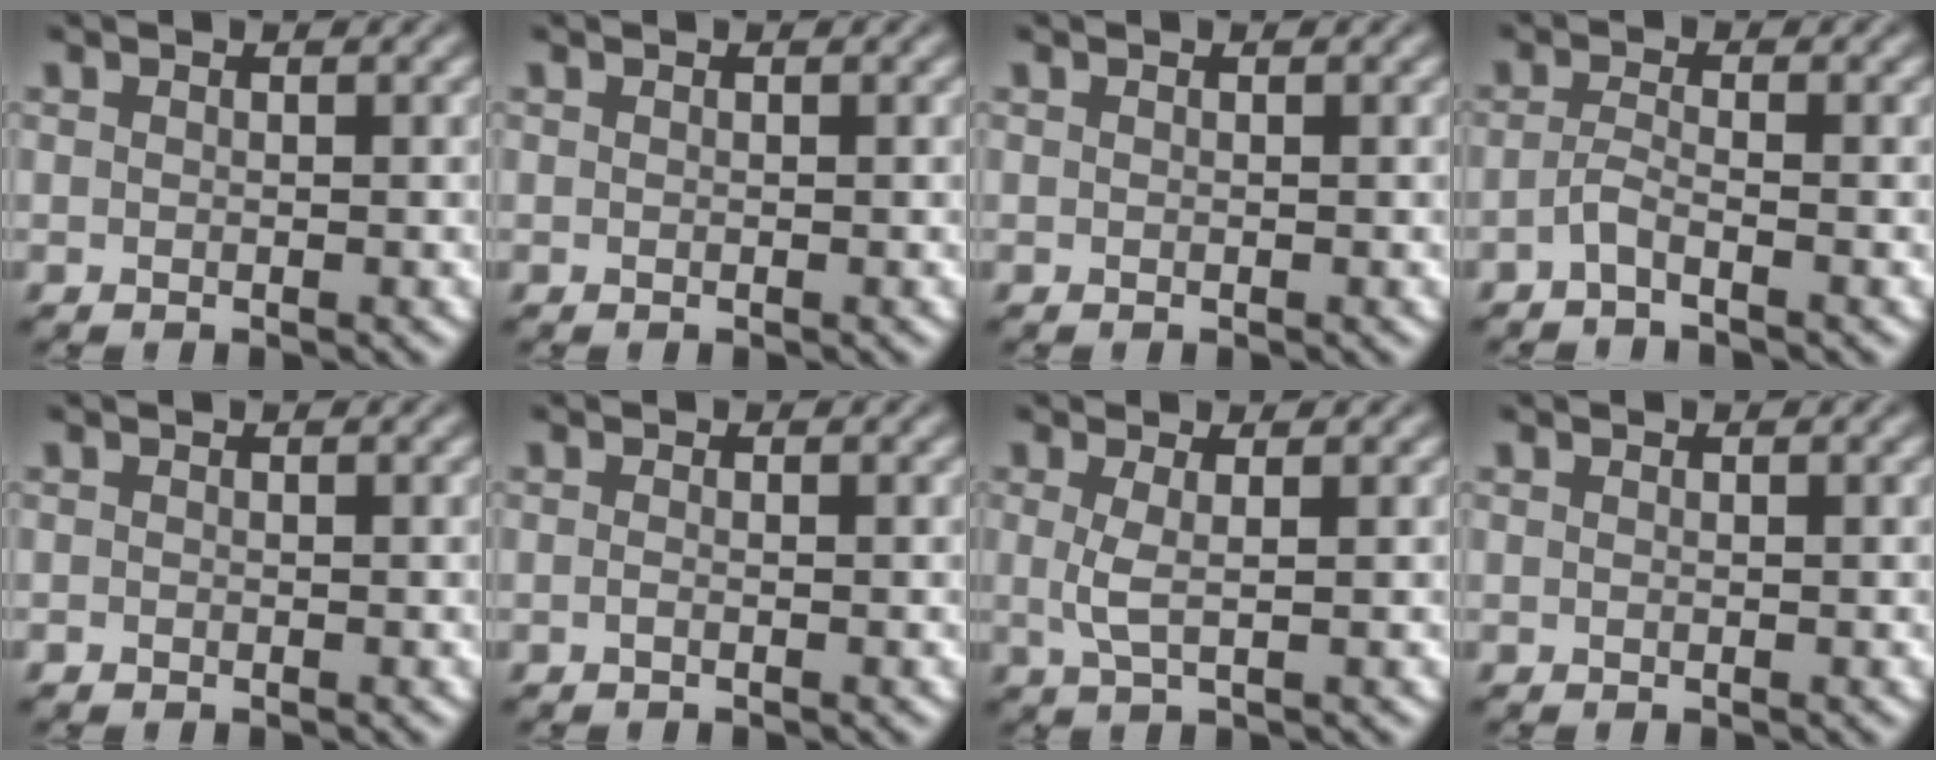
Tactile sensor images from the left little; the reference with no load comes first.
{"total": 0.0}
{"total": 0.0}
{"total": 1.7, "force": [-1.0, 0.3, 1.3], "torque": [-0.027, -0.003, -0.027]}
{"total": 0.0}
{"total": 0.7, "force": [-0.3, 0.2, 0.6], "torque": [-0.011, -0.006, -0.009]}
{"total": 1.9, "force": [0.1, 0.4, 1.8], "torque": [-0.040, -0.001, 0.002]}
{"total": 0.0}